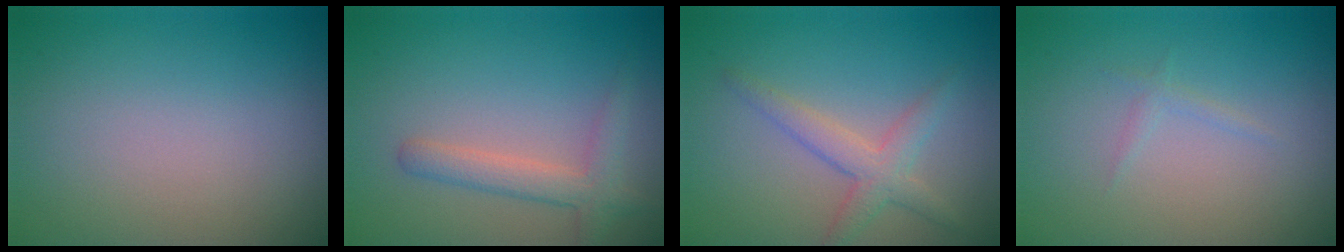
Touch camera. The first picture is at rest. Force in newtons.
{"total": 2.6, "press": 2.6, "slide": 0.2}
{"total": 2.2, "press": 2.2, "slide": 0.2}
{"total": 0.7, "press": 0.7, "slide": 0.1}